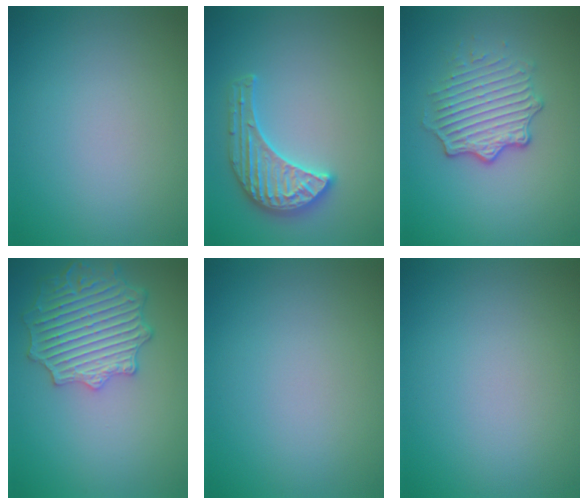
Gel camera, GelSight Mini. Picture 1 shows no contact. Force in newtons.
{"total": 3.6, "press": 3.5, "slide": 0.5}
{"total": 4.9, "press": 3.3, "slide": 3.6}
{"total": 5.7, "press": 5.3, "slide": 2.1}
{"total": 0.0}
{"total": 0.0}